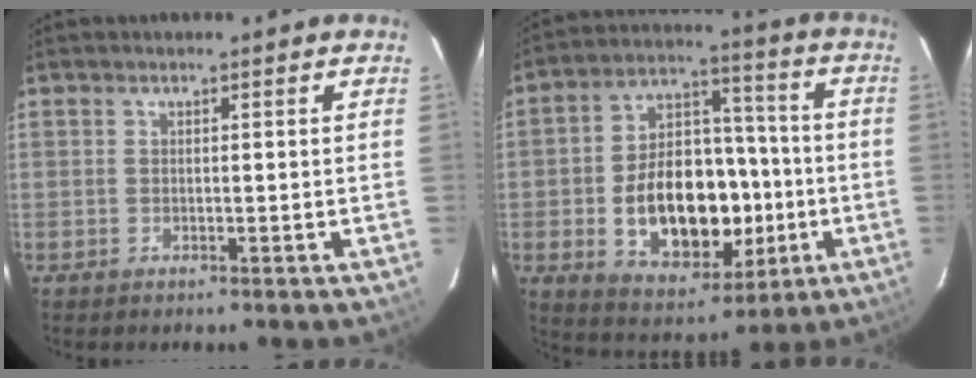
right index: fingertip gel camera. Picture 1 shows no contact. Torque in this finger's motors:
{"motor_torque": [1.32, -0.82, 1.05, 0.21]}